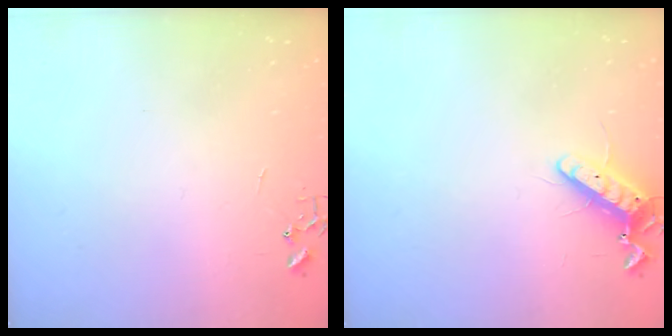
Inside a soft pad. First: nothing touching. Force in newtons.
{"total": 11.2, "press": 11.1, "slide": 1.4}